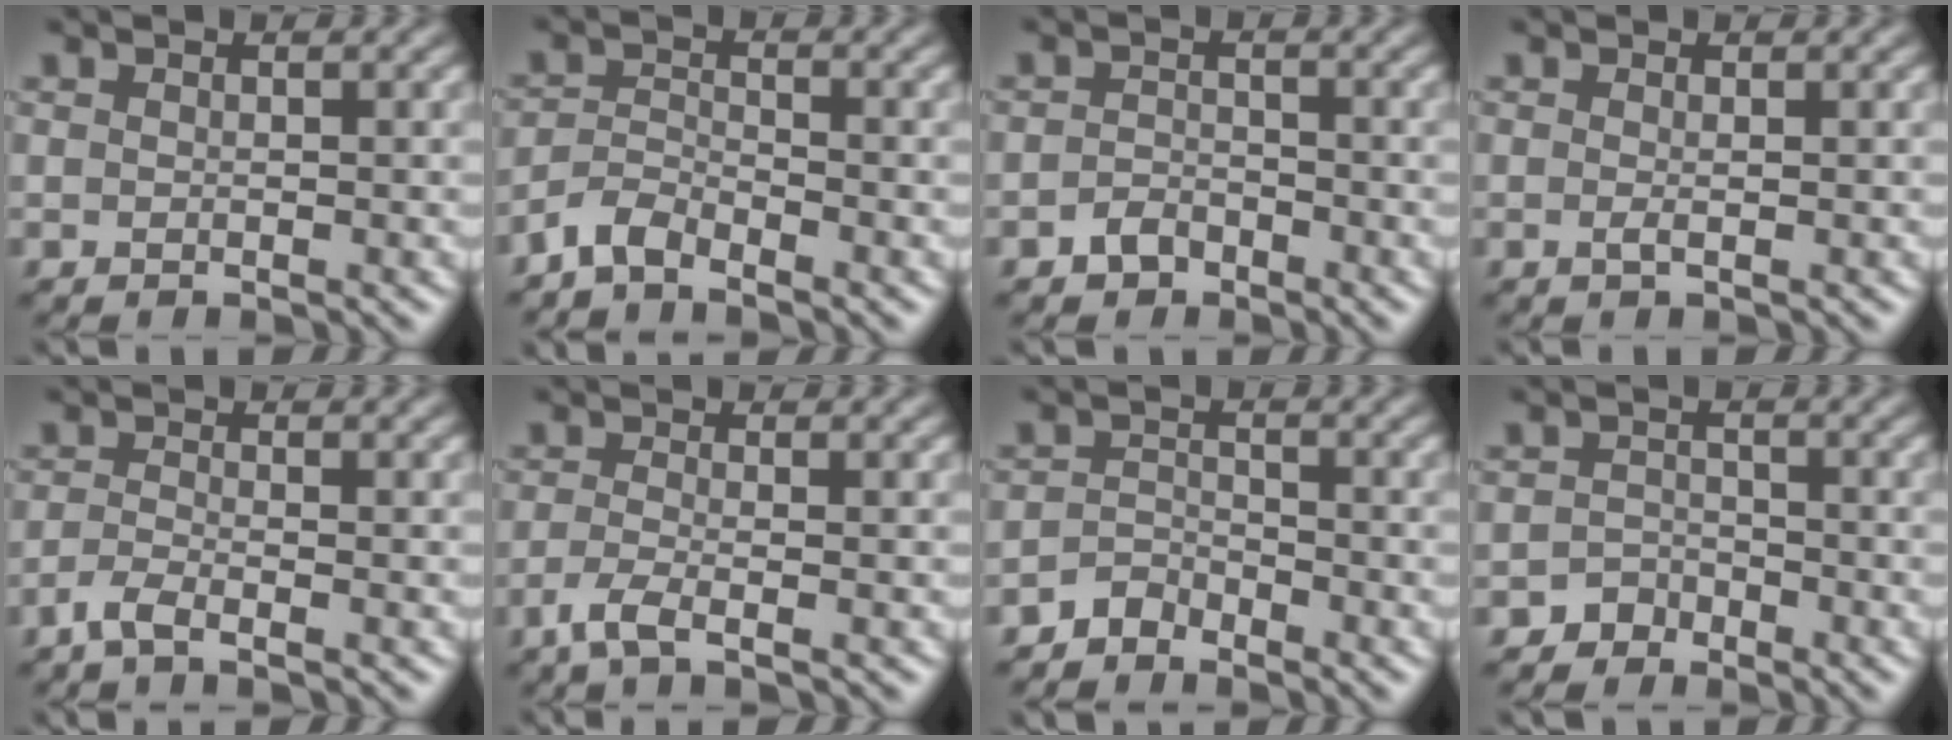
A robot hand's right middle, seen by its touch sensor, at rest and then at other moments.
{"total": 2.5, "force": [-2.2, 0.7, 1.0], "torque": [-0.023, 0.004, -0.053]}
{"total": 1.7, "force": [-1.2, 1.1, 0.6], "torque": [-0.009, 0.006, -0.026]}
{"total": 0.7, "force": [-0.1, 0.1, 0.7], "torque": [-0.016, -0.004, -0.003]}
{"total": 1.9, "force": [-1.4, 0.3, 1.2], "torque": [-0.031, -0.007, -0.038]}
{"total": 2.4, "force": [-1.4, 0.5, 1.9], "torque": [-0.043, -0.009, -0.039]}
{"total": 1.9, "force": [-1.7, 0.7, 0.3], "torque": [-0.004, 0.010, -0.037]}
{"total": 1.5, "force": [-1.2, 0.9, 0.0], "torque": [0.006, 0.010, -0.023]}